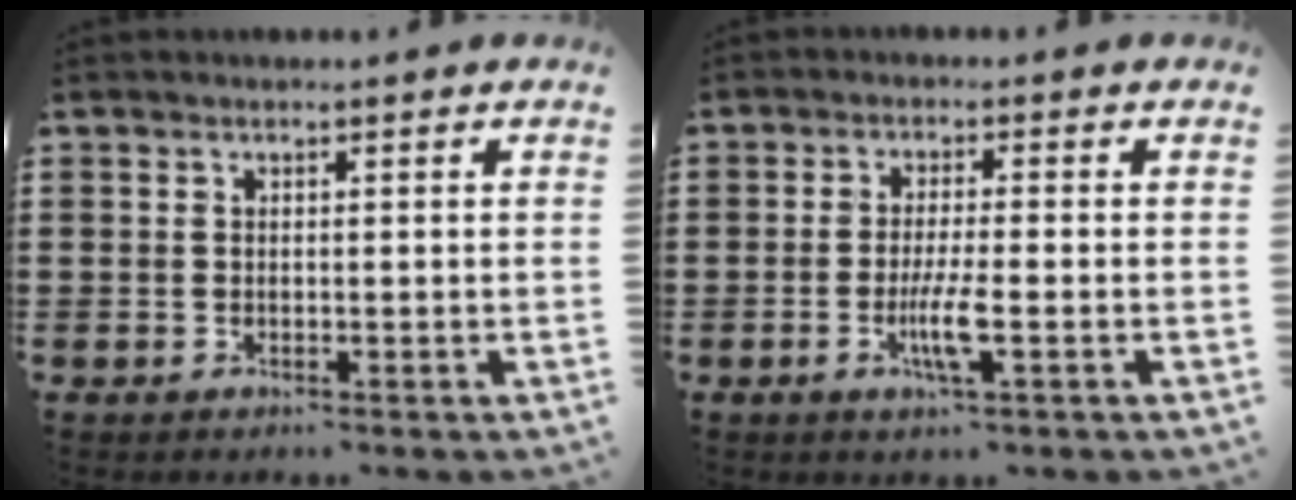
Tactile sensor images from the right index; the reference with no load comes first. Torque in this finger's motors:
{"motor_torque": [0.36, 0.04, 0.14, 0.10]}